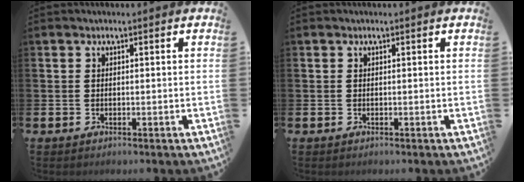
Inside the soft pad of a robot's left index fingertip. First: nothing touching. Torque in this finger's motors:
{"motor_torque": [0.00, 0.00, 0.00, 0.00]}